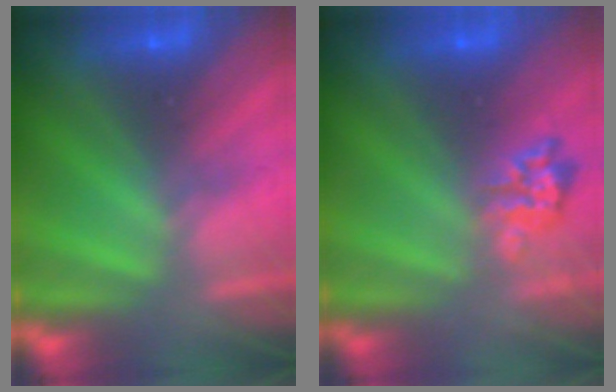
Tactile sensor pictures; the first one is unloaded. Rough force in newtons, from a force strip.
{"total": 2.4}